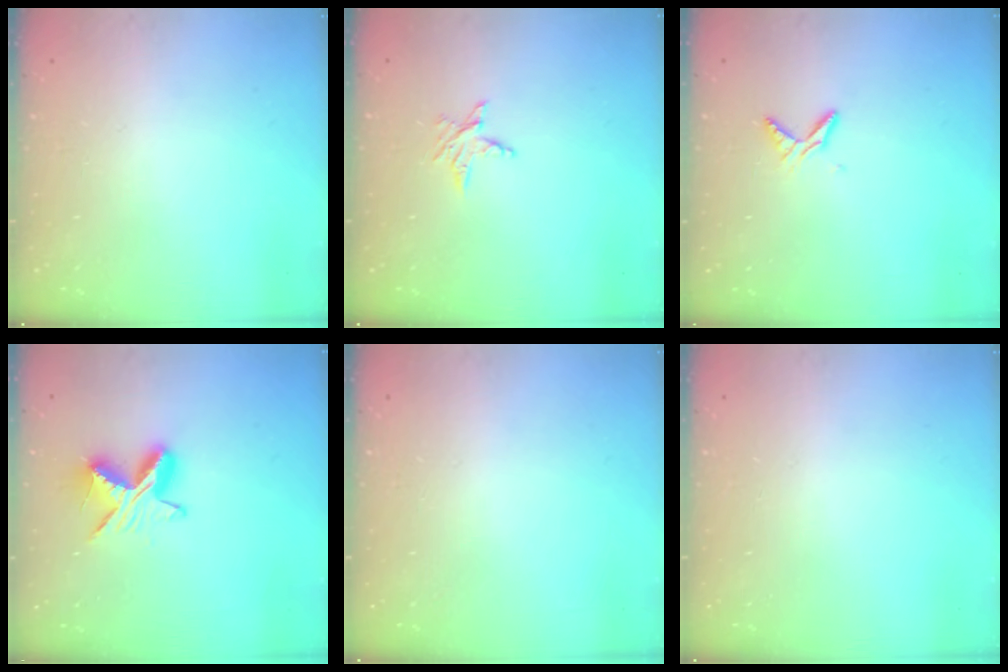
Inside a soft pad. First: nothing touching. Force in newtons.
{"total": 3.6, "press": 3.6, "slide": 0.4}
{"total": 5.5, "press": 5.4, "slide": 0.6}
{"total": 8.7, "press": 8.7, "slide": 0.2}
{"total": 0.0}
{"total": 0.0}